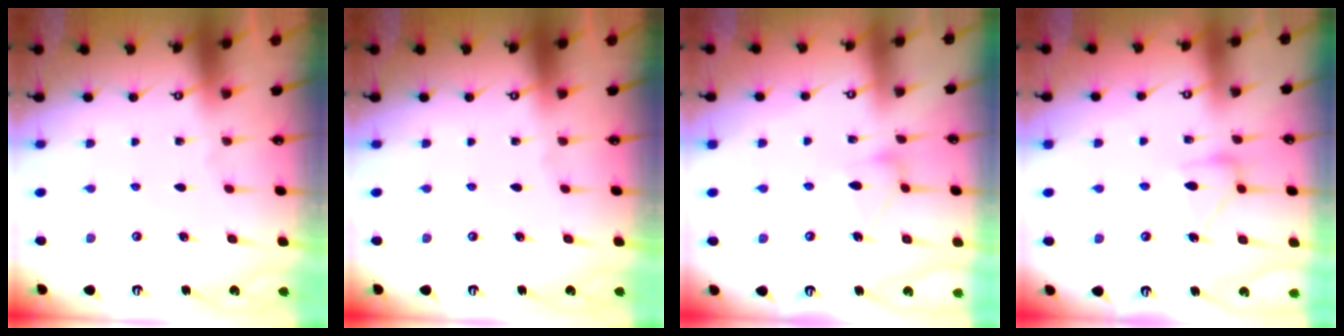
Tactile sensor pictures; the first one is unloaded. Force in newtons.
{"total": 0.0}
{"total": 9.6, "press": 9.6, "slide": 0.5}
{"total": 13.1, "press": 13.1, "slide": 0.7}